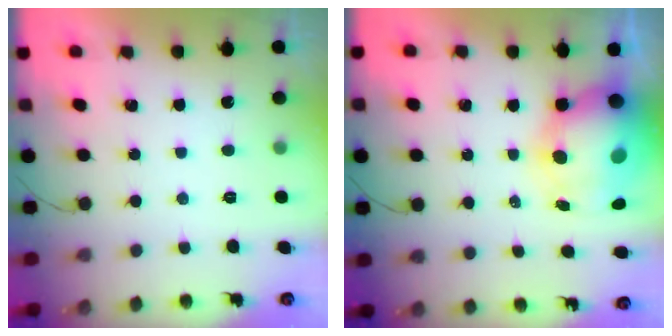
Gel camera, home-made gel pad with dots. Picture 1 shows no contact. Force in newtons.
{"total": 12.8, "press": 12.4, "slide": 3.1}